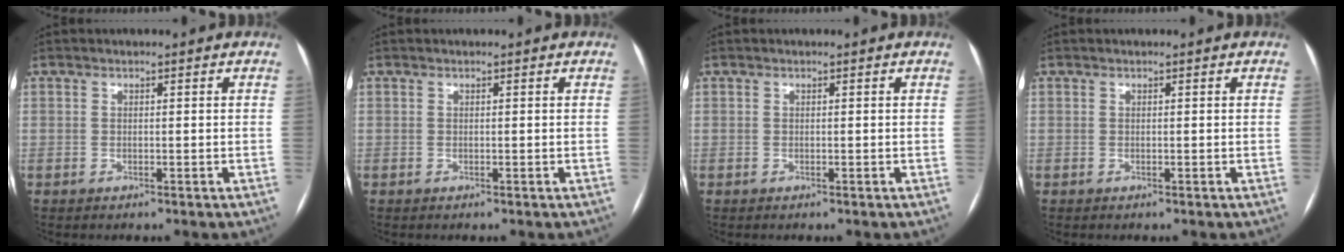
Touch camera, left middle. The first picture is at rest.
{"total": 0.0}
{"total": 0.0}
{"total": 0.0}